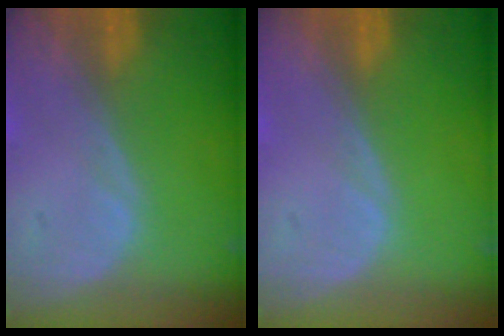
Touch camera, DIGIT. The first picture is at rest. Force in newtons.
{"total": 0.0}